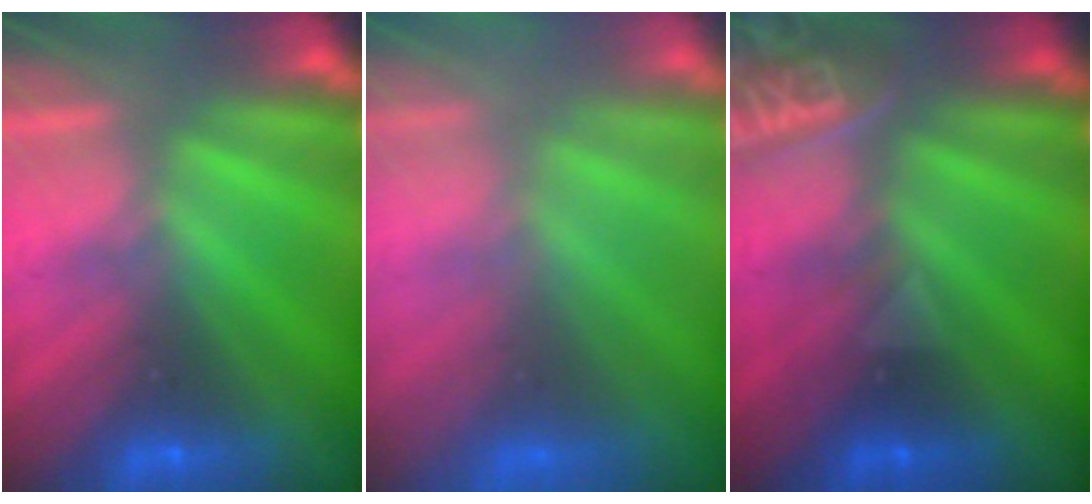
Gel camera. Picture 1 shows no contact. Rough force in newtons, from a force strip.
{"total": 6.0}
{"total": 2.4}